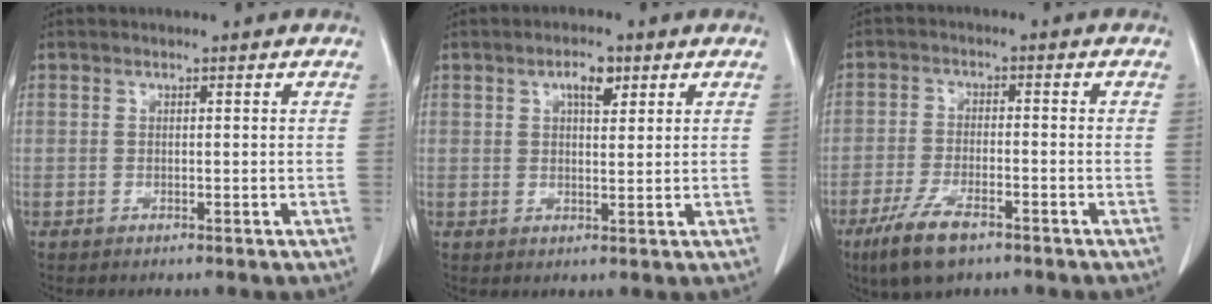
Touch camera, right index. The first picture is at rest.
{"total": 4.1, "force": [2.0, 1.7, 3.1], "torque": [-0.056, 0.003, 0.034]}
{"total": 8.3, "force": [-5.3, 2.6, 5.8], "torque": [-0.121, -0.014, -0.093]}